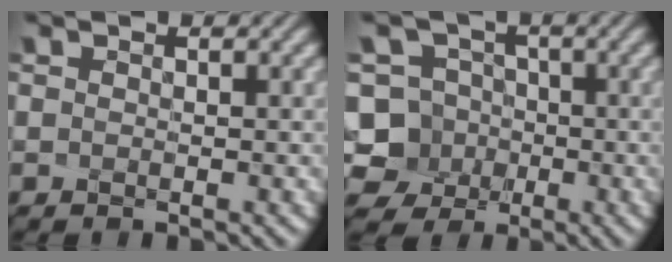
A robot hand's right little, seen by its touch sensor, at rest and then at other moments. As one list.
[{"total": 5.7, "force": [-2.7, 5.1, 0.5], "torque": [-0.015, 0.003, -0.069]}]